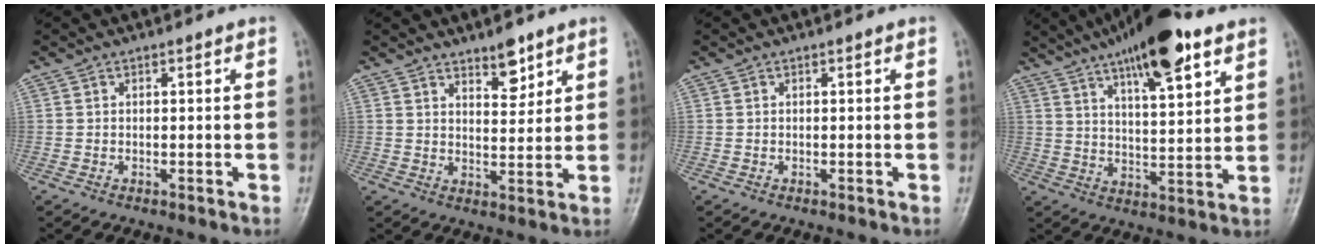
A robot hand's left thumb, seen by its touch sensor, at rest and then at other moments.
{"total": 4.0, "force": [3.3, 1.6, 1.4], "torque": [-0.003, -0.029, 0.056]}
{"total": 0.0}
{"total": 17.2, "force": [10.2, 5.1, 12.9], "torque": [-0.179, -0.035, 0.163]}